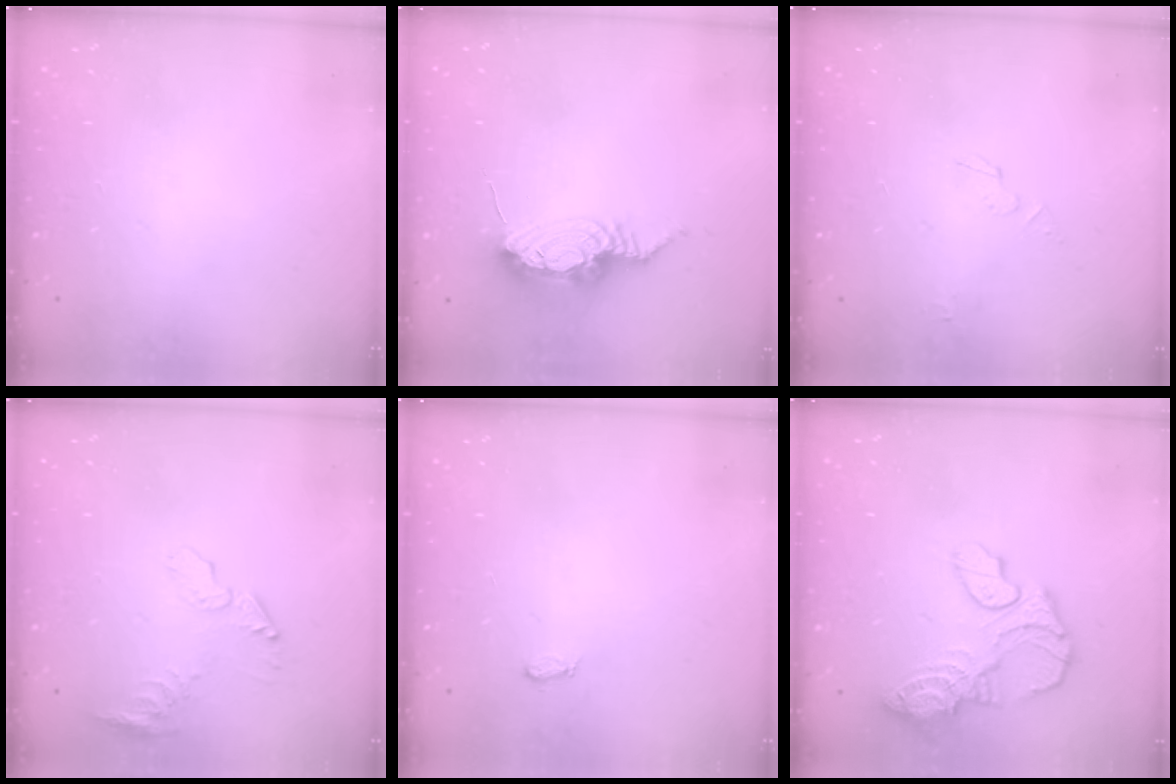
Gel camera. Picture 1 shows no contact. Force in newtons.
{"total": 10.8, "press": 10.4, "slide": 2.8}
{"total": 3.3, "press": 3.3, "slide": 0.3}
{"total": 7.2, "press": 7.2, "slide": 0.6}
{"total": 3.5, "press": 3.5, "slide": 0.5}
{"total": 13.8, "press": 13.7, "slide": 1.4}